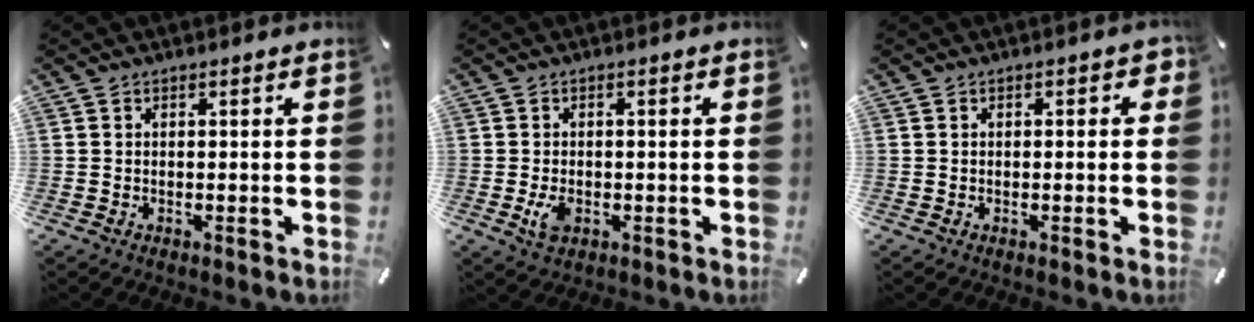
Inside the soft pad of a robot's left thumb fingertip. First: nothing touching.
{"total": 4.0, "force": [-1.1, 2.3, 3.1], "torque": [-0.072, -0.002, -0.021]}
{"total": 1.4, "force": [-0.2, 0.8, 1.1], "torque": [-0.012, 0.002, -0.006]}